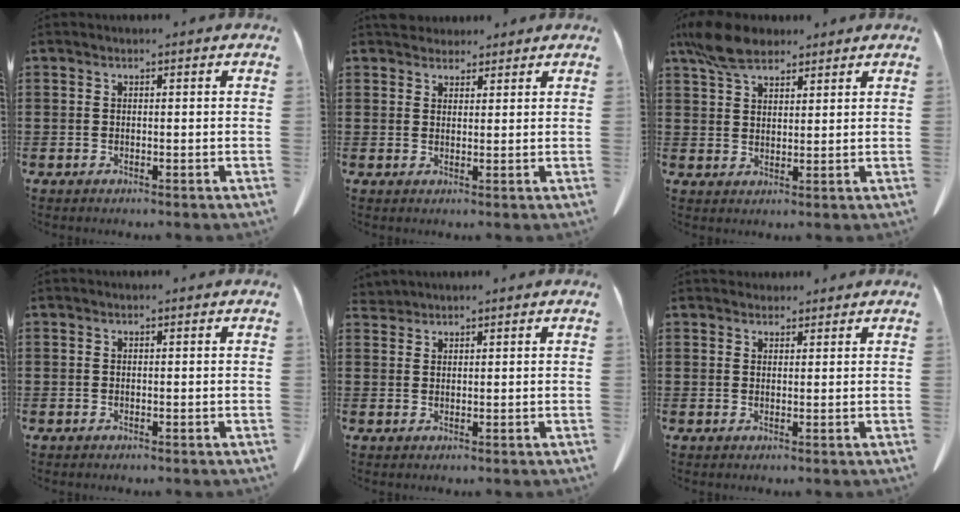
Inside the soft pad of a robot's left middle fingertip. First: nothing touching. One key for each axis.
{"total": 3.2, "fx": 2.9, "fy": 1.3, "fz": 0.5, "tx": -0.010, "ty": -0.004, "tz": 0.056}
{"total": 7.0, "fx": 5.2, "fy": 3.2, "fz": 3.4, "tx": -0.085, "ty": 0.001, "tz": 0.100}
{"total": 0.0}
{"total": 1.4, "fx": 1.4, "fy": 0.1, "fz": 0.0, "tx": -0.005, "ty": 0.001, "tz": 0.029}
{"total": 2.0, "fx": 1.8, "fy": 0.8, "fz": 0.1, "tx": 0.000, "ty": -0.002, "tz": 0.036}